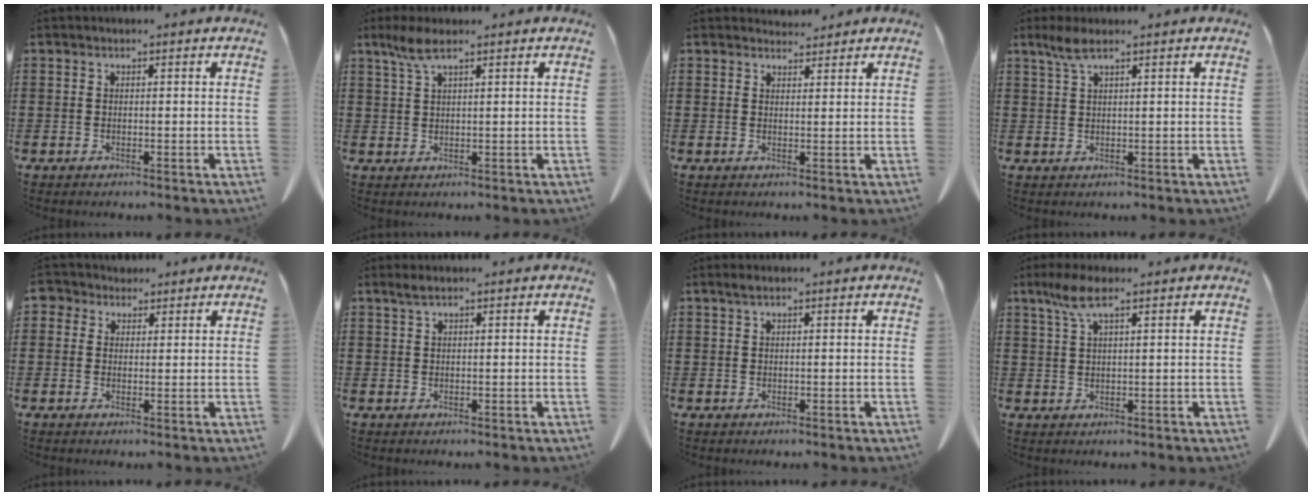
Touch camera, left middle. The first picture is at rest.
{"total": 3.9, "force": [2.3, 0.9, 3.0], "torque": [-0.065, 0.003, 0.042]}
{"total": 2.5, "force": [2.4, 0.6, 0.1], "torque": [-0.001, -0.007, 0.044]}
{"total": 3.1, "force": [2.0, 0.6, 2.4], "torque": [-0.051, 0.003, 0.035]}
{"total": 2.8, "force": [1.8, 2.0, 0.6], "torque": [-0.021, 0.011, 0.034]}
{"total": 1.1, "force": [0.7, 0.0, 0.9], "torque": [-0.019, 0.000, 0.013]}
{"total": 0.8, "force": [0.5, 0.1, 0.6], "torque": [-0.014, 0.001, 0.009]}
{"total": 5.0, "force": [2.7, 1.2, 4.0], "torque": [-0.091, 0.002, 0.047]}